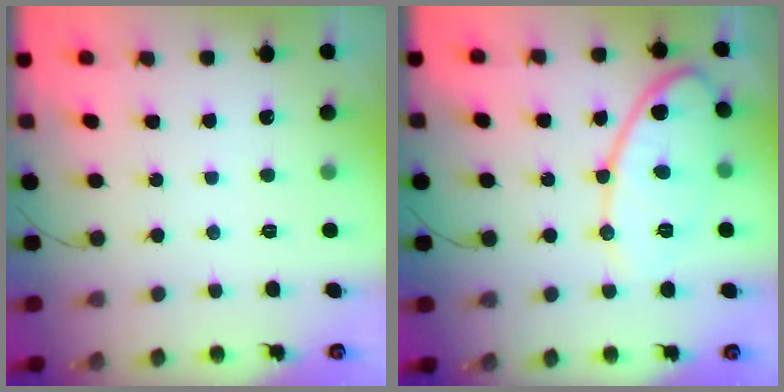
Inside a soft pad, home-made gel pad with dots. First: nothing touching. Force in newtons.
{"total": 13.7, "press": 13.6, "slide": 1.1}